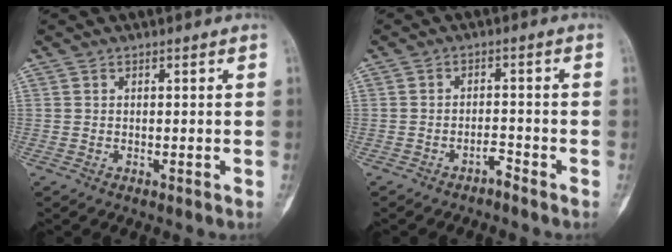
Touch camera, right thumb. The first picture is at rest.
{"total": 2.4, "force": [-2.1, 1.0, 0.6], "torque": [0.000, 0.019, -0.036]}